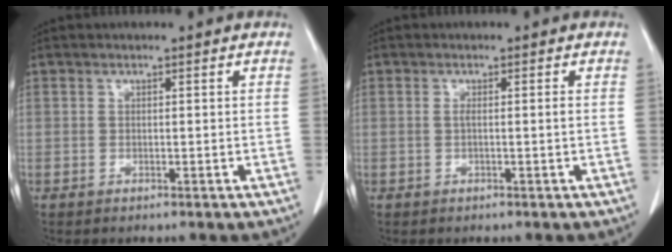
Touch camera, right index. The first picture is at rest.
{"total": 1.1, "force": [-0.1, -0.2, 1.1], "torque": [-0.021, -0.001, -0.001]}